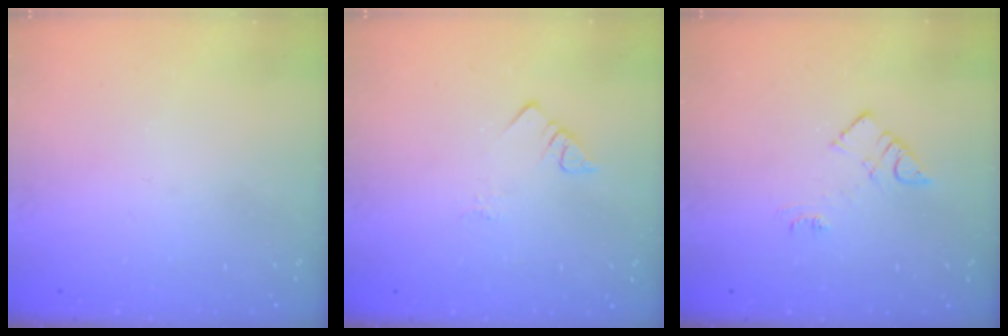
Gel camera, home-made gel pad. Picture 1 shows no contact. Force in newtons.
{"total": 2.8, "press": 2.8, "slide": 0.4}
{"total": 5.6, "press": 5.5, "slide": 0.6}